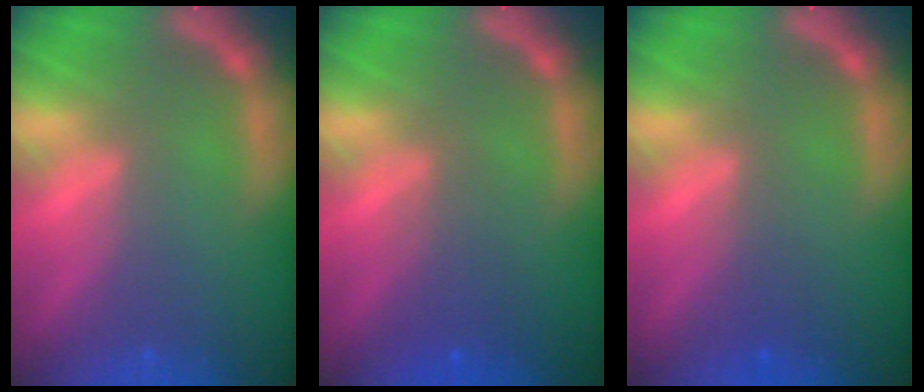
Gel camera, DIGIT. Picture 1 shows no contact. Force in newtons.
{"total": 2.5}
{"total": 1.5}